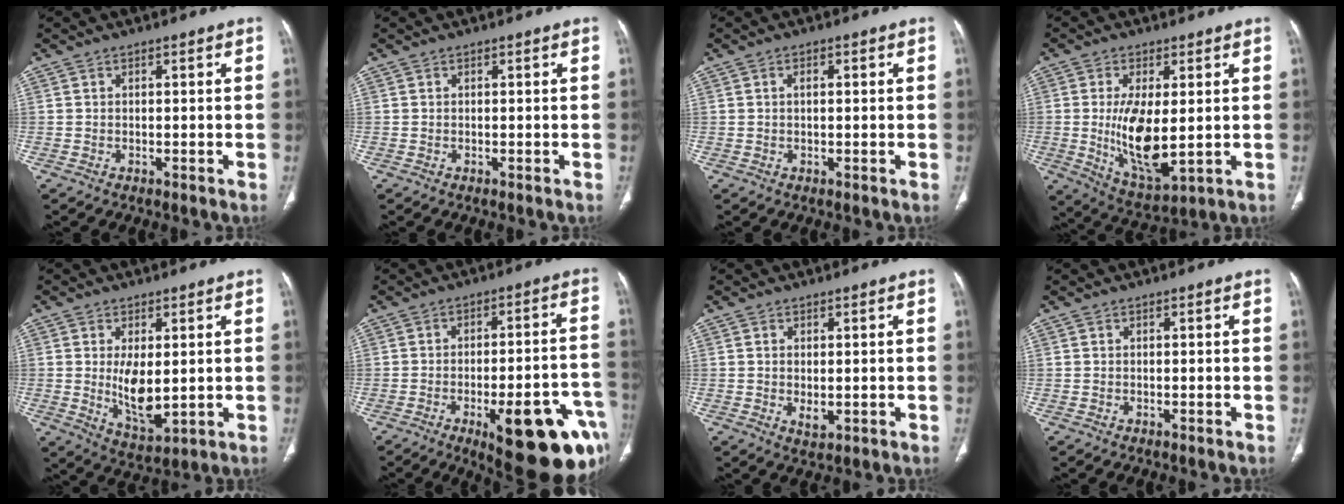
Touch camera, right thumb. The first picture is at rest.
{"total": 0.0}
{"total": 1.5, "force": [0.4, 0.7, 1.3], "torque": [-0.027, 0.007, 0.006]}
{"total": 12.4, "force": [-0.1, 5.1, 11.4], "torque": [-0.204, -0.024, 0.015]}
{"total": 8.4, "force": [0.4, 3.9, 7.4], "torque": [-0.116, -0.023, 0.022]}
{"total": 21.4, "force": [-9.6, 6.7, 17.9], "torque": [-0.161, 0.040, -0.115]}
{"total": 2.6, "force": [-0.1, 1.4, 2.2], "torque": [-0.037, -0.008, 0.004]}
{"total": 0.0}